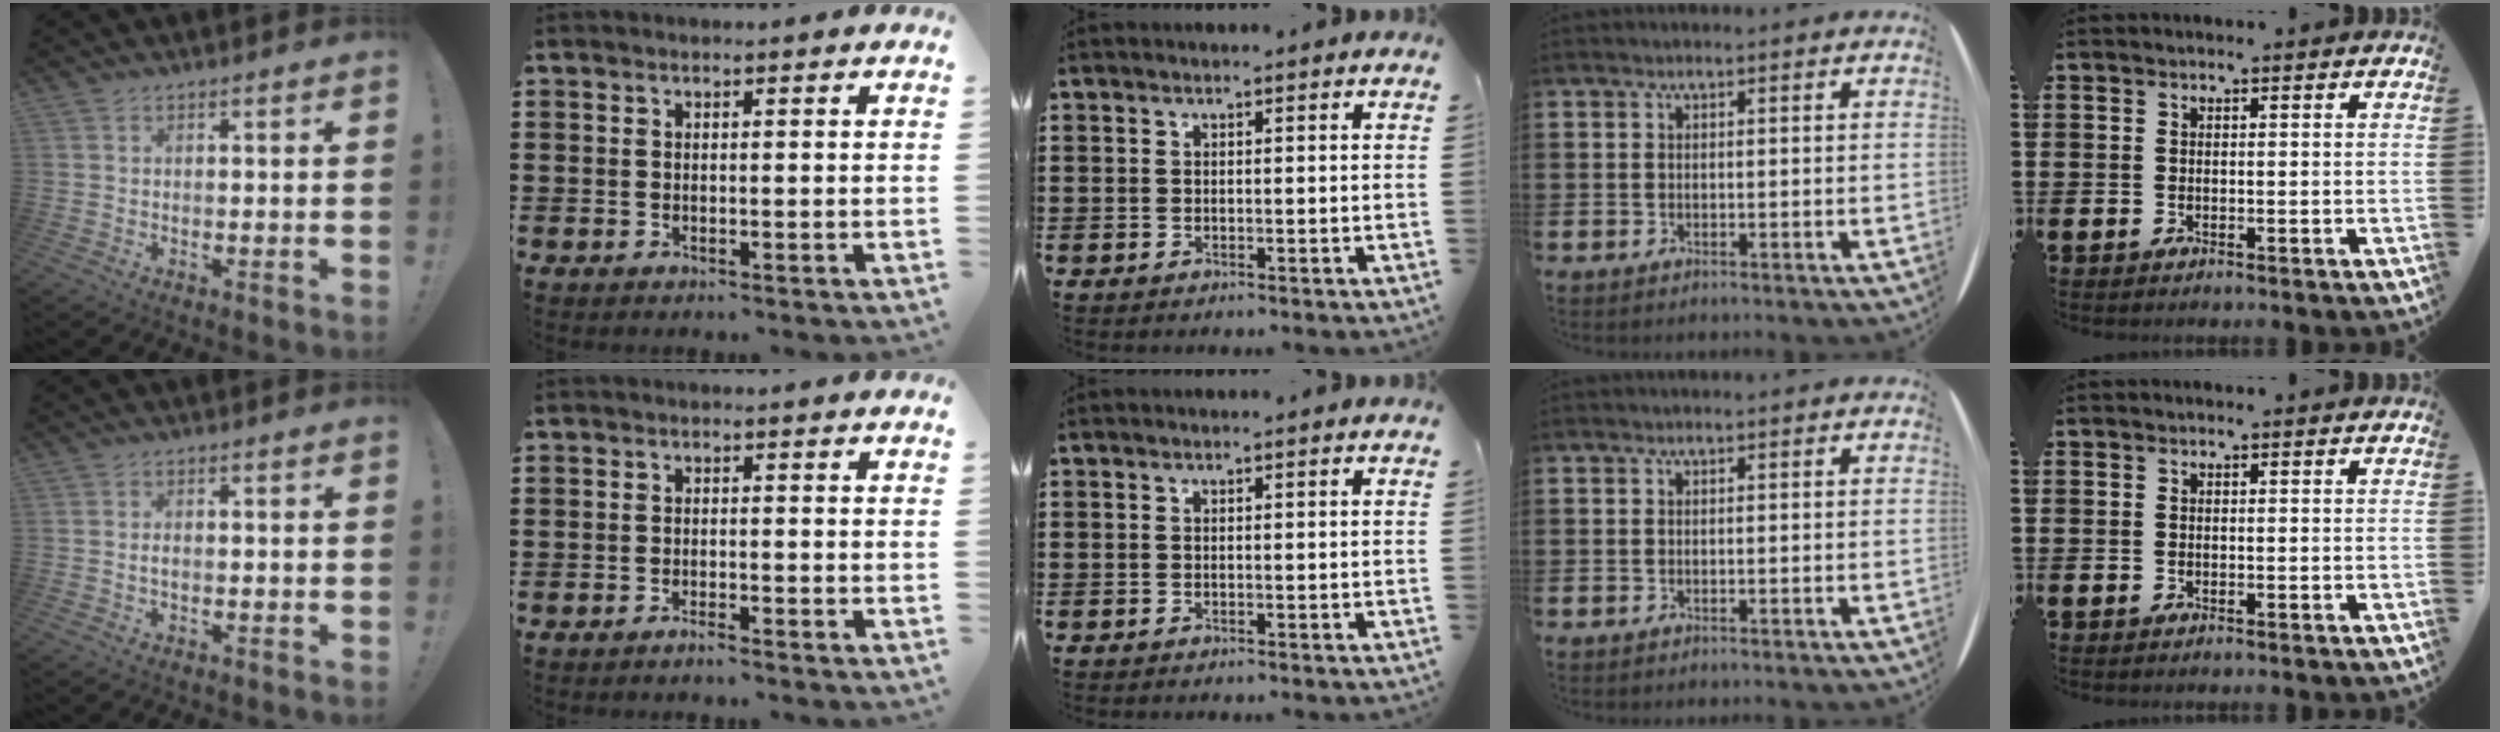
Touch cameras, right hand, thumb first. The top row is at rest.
{"thumb": {"total": 1.3, "force": [-0.4, 0.7, 1.0], "torque": [-0.017, 0.004, -0.008]}, "index": {"total": 1.3, "force": [-1.1, 0.1, 0.5], "torque": [-0.010, -0.002, -0.021]}}